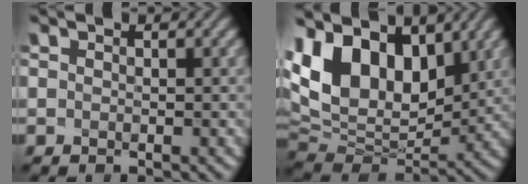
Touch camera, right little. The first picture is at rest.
{"total": 12.7, "force": [4.5, 8.5, 8.4], "torque": [-0.172, 0.025, 0.079]}